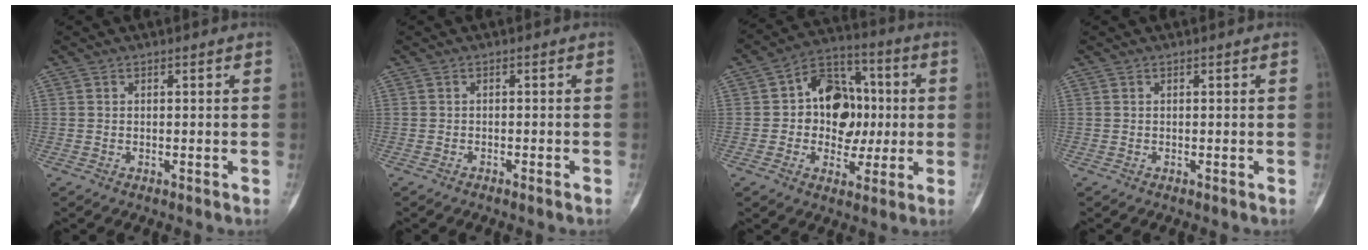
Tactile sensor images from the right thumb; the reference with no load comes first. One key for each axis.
{"total": 1.3, "fx": -1.0, "fy": -0.1, "fz": 0.9, "tx": -0.018, "ty": 0.006, "tz": -0.008}
{"total": 14.2, "fx": 0.6, "fy": 10.7, "fz": 9.3, "tx": -0.088, "ty": 0.025, "tz": 0.003}
{"total": 0.0}